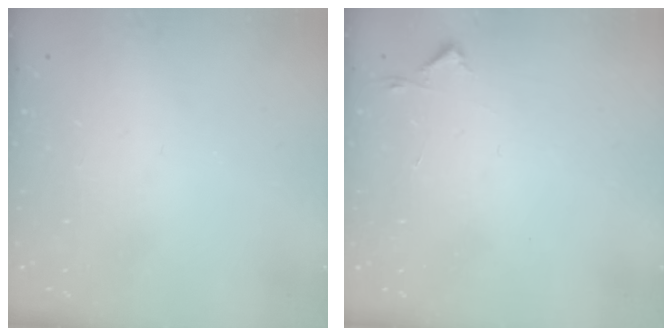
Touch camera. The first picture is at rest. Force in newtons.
{"total": 2.7, "press": 2.6, "slide": 0.4}